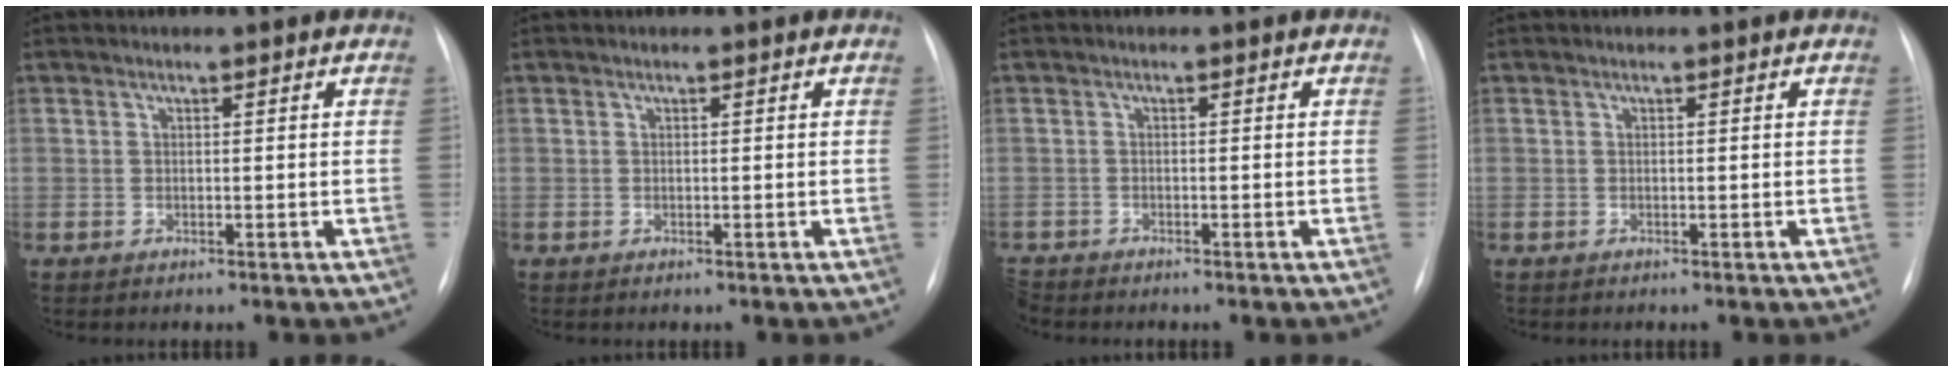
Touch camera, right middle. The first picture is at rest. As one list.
[{"total": 0.0}, {"total": 1.8, "force": [-1.7, 0.3, -0.1], "torque": [0.002, -0.008, -0.031]}, {"total": 0.0}]